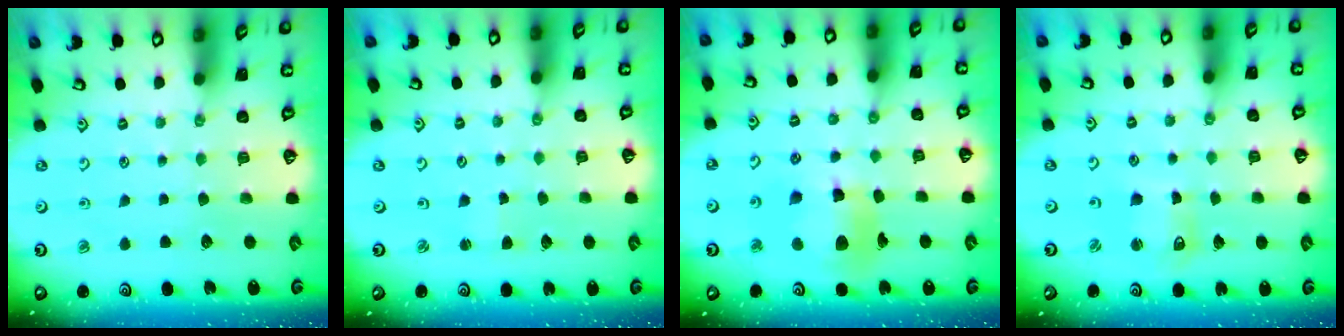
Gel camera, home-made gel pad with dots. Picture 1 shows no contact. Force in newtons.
{"total": 1.5, "press": 1.5, "slide": 0.1}
{"total": 13.6, "press": 13.5, "slide": 1.6}
{"total": 5.4, "press": 5.4, "slide": 0.8}